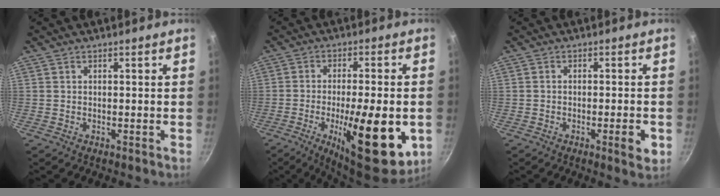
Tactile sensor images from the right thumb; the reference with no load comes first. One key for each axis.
{"total": 19.4, "fx": -5.5, "fy": 6.1, "fz": 17.6, "tx": -0.246, "ty": 0.009, "tz": -0.074}
{"total": 4.1, "fx": -1.5, "fy": 1.0, "fz": 3.7, "tx": -0.052, "ty": 0.006, "tz": -0.020}